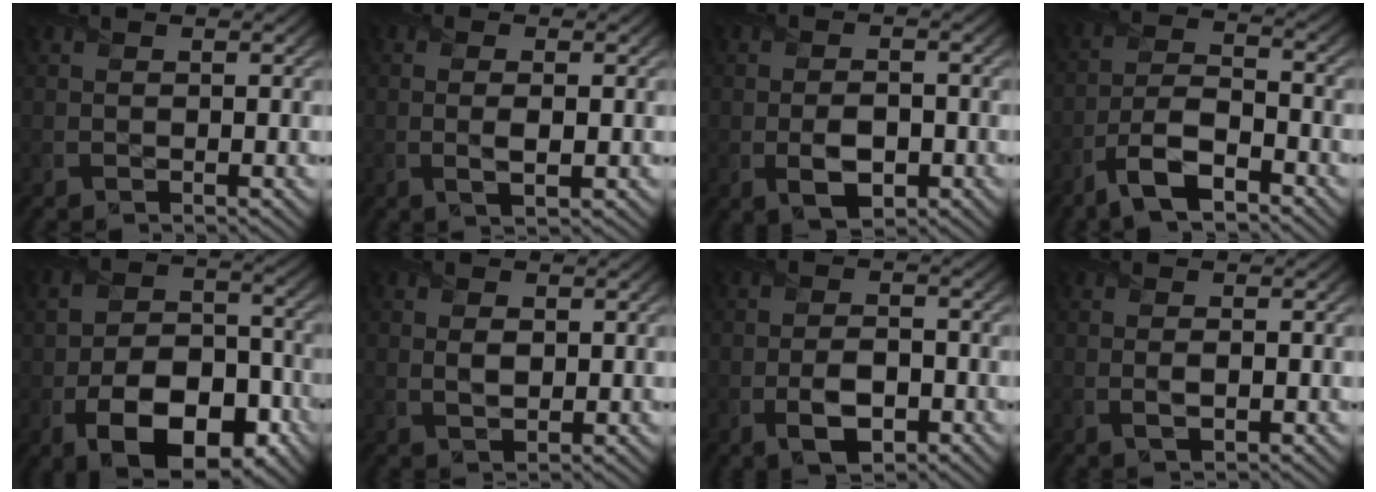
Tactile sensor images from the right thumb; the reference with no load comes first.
{"total": 2.4, "force": [-0.1, 0.6, 2.3], "torque": [-0.049, -0.002, -0.001]}
{"total": 4.4, "force": [-1.3, 2.6, 3.3], "torque": [-0.065, -0.011, -0.022]}
{"total": 8.1, "force": [-5.4, 2.8, 5.4], "torque": [-0.106, -0.002, -0.113]}
{"total": 12.9, "force": [-5.3, 7.6, 8.9], "torque": [-0.173, -0.030, -0.081]}
{"total": 2.3, "force": [0.4, 1.4, 1.8], "torque": [-0.041, -0.006, 0.009]}
{"total": 4.9, "force": [-1.9, 2.7, 3.6], "torque": [-0.071, -0.008, -0.036]}
{"total": 1.7, "force": [-0.2, 0.6, 1.6], "torque": [-0.034, -0.005, -0.002]}